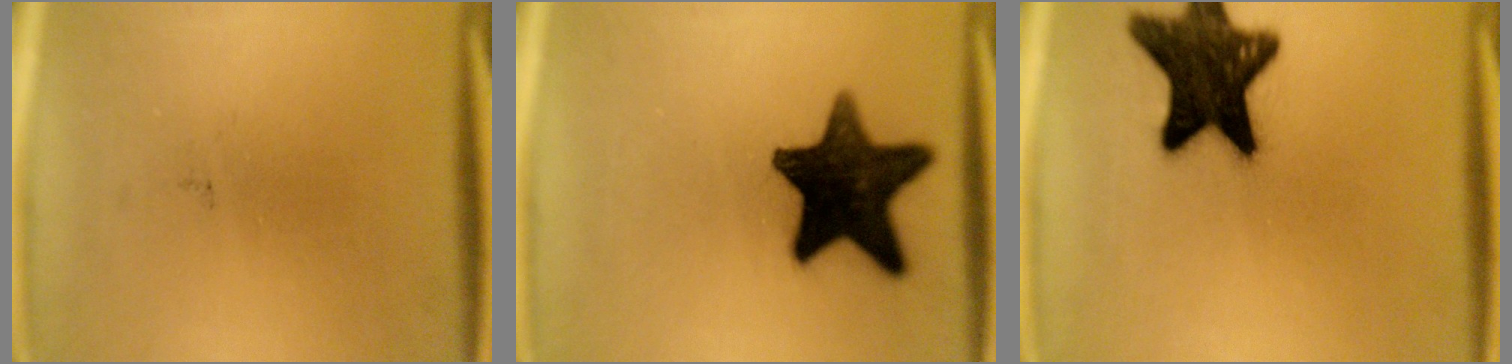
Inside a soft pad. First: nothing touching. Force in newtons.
{"total": 16.3}
{"total": 17.7}